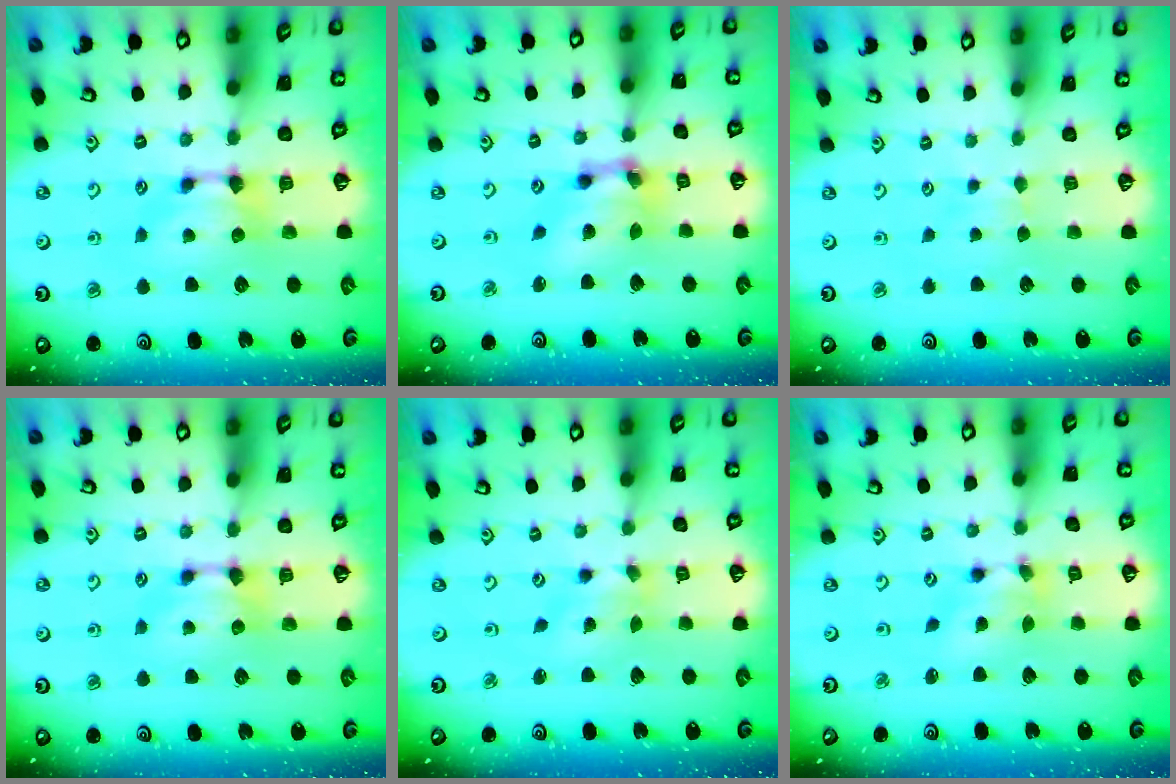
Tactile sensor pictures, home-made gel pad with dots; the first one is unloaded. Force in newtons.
{"total": 6.7, "press": 6.2, "slide": 2.6}
{"total": 2.6, "press": 2.5, "slide": 0.2}
{"total": 0.0}
{"total": 1.2, "press": 0.3, "slide": 1.2}
{"total": 2.6, "press": 2.1, "slide": 1.6}